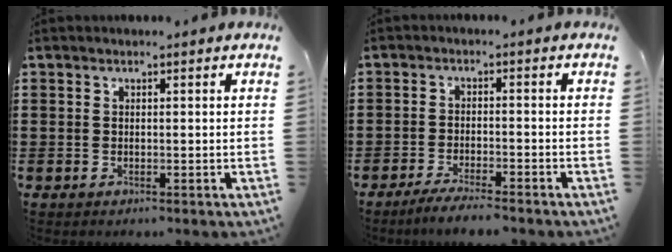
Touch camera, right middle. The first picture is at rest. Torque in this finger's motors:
{"motor_torque": [0.99, -0.47, 0.09, 0.09]}